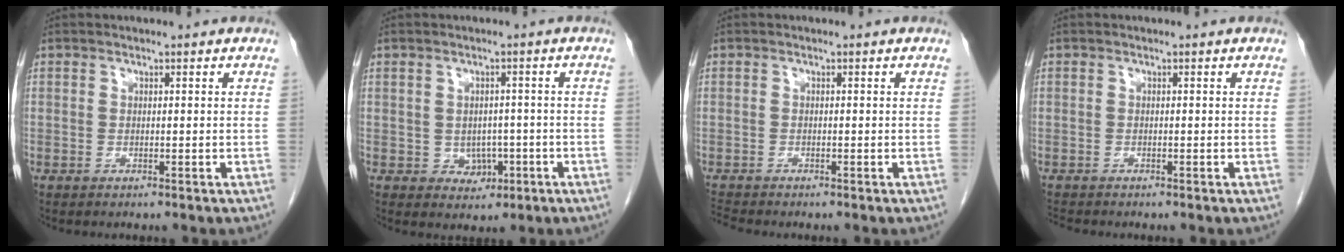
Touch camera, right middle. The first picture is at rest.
{"total": 3.4, "force": [-1.0, 2.8, 1.6], "torque": [-0.015, 0.005, -0.003]}
{"total": 1.6, "force": [-1.5, -0.5, -0.1], "torque": [-0.010, -0.014, -0.029]}
{"total": 1.2, "force": [-1.2, -0.1, 0.1], "torque": [-0.013, -0.007, -0.023]}